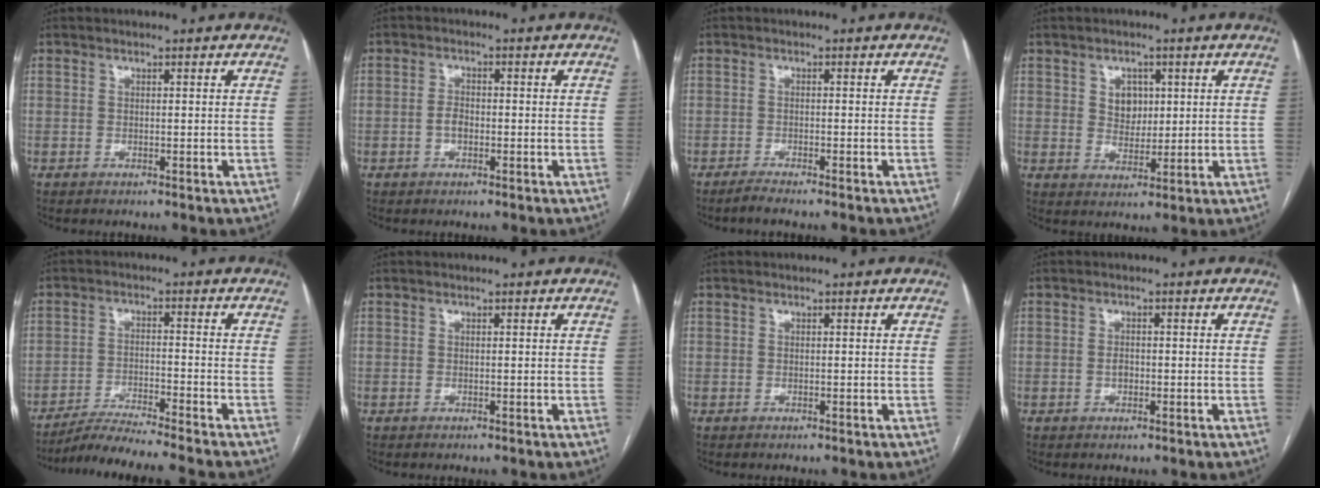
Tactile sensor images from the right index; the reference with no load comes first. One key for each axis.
{"total": 2.2, "fx": -0.6, "fy": 1.2, "fz": 1.7, "tx": -0.032, "ty": 0.005, "tz": -0.011}
{"total": 2.8, "fx": -2.4, "fy": -0.4, "fz": 1.4, "tx": -0.021, "ty": -0.002, "tz": -0.037}
{"total": 4.5, "fx": 1.5, "fy": 3.5, "fz": 2.4, "tx": -0.037, "ty": 0.004, "tz": 0.030}
{"total": 10.4, "fx": -9.5, "fy": -1.6, "fz": 4.0, "tx": -0.051, "ty": -0.022, "tz": -0.159}
{"total": 0.0}
{"total": 0.0}
{"total": 1.3, "fx": -0.3, "fy": 0.8, "fz": 1.0, "tx": -0.016, "ty": 0.003, "tz": -0.003}